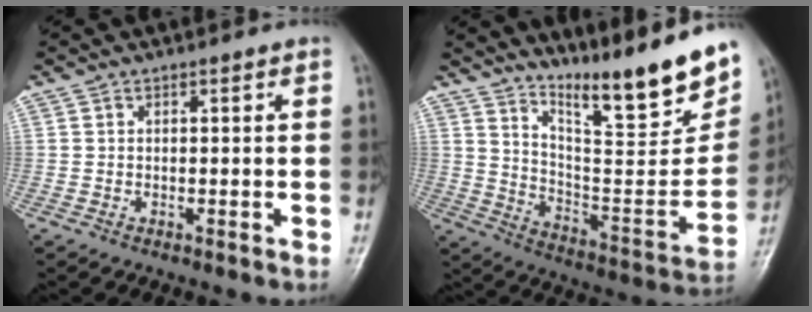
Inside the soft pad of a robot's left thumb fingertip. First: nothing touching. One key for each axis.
{"total": 21.9, "fx": 15.9, "fy": 3.5, "fz": 14.7, "tx": -0.194, "ty": -0.099, "tz": 0.260}